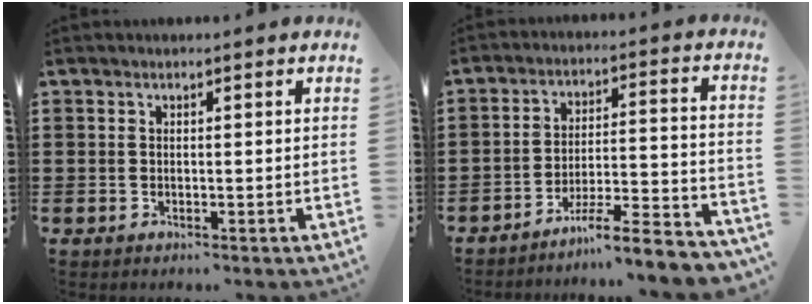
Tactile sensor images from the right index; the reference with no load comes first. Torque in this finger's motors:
{"motor_torque": [1.02, 0.87, -0.19, -0.01]}